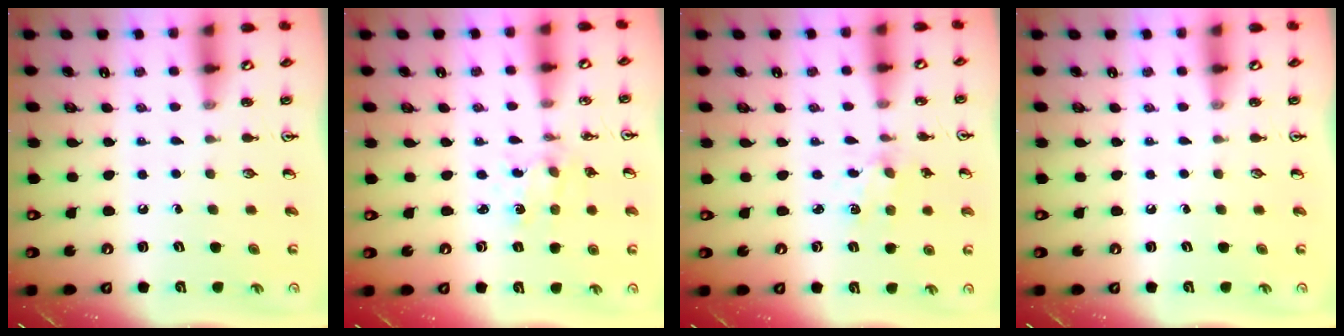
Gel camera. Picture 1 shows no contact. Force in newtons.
{"total": 1.2, "press": 1.2, "slide": 0.1}
{"total": 1.9, "press": 1.9, "slide": 0.4}
{"total": 0.0}